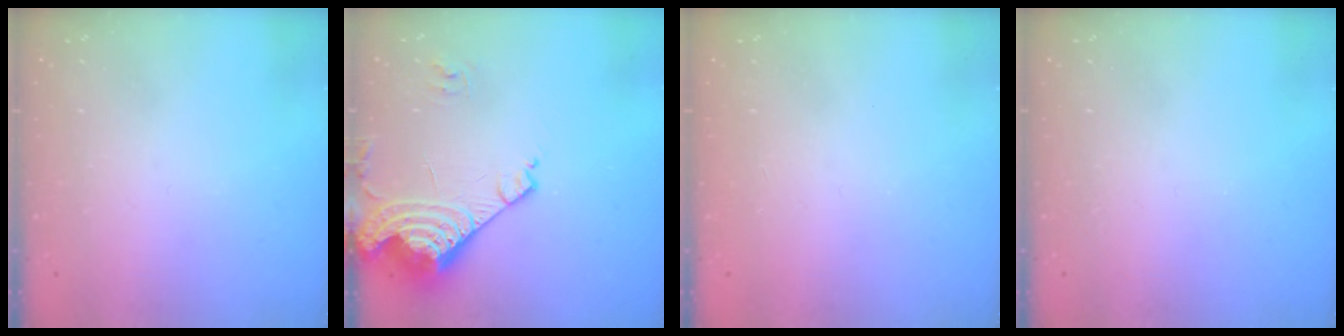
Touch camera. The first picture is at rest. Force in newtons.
{"total": 16.9, "press": 16.7, "slide": 2.1}
{"total": 1.1, "press": 1.1, "slide": 0.1}
{"total": 0.0}